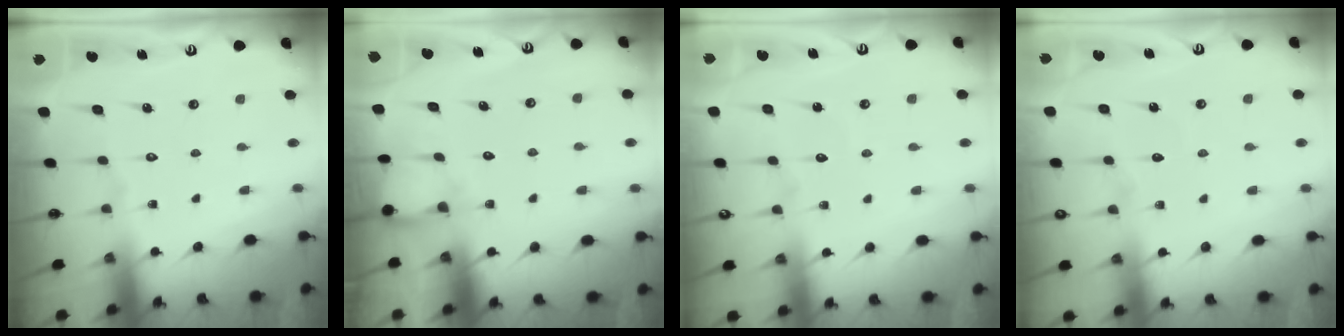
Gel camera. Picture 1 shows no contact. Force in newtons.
{"total": 5.3, "press": 5.3, "slide": 0.5}
{"total": 3.9, "press": 3.8, "slide": 0.3}
{"total": 2.3, "press": 2.3, "slide": 0.3}